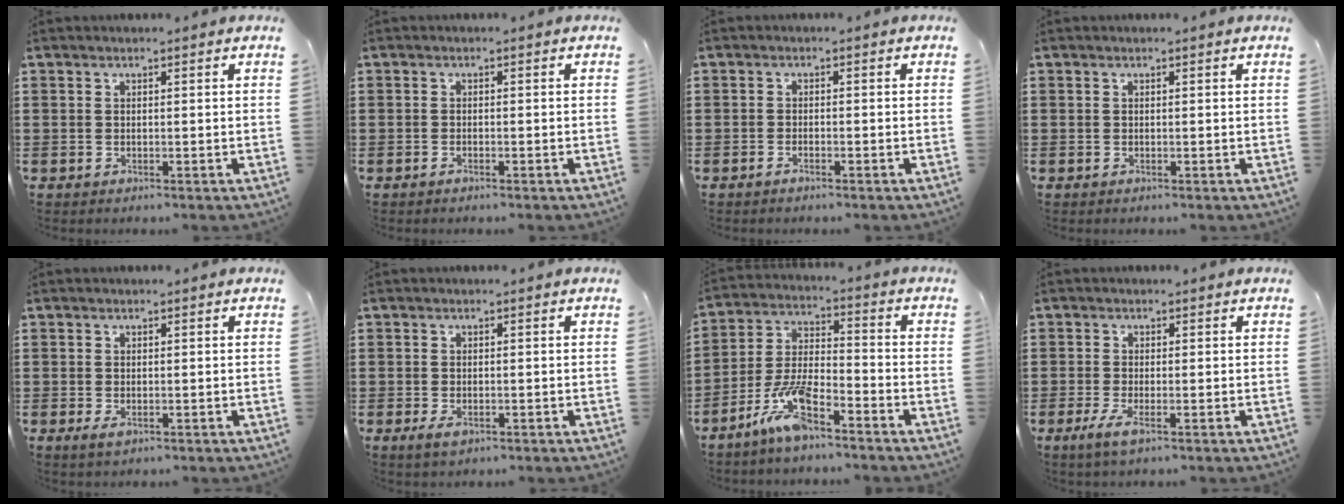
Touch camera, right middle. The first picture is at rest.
{"total": 0.6, "force": [-0.5, 0.1, 0.3], "torque": [-0.009, -0.003, -0.009]}
{"total": 1.0, "force": [-0.8, 0.1, 0.5], "torque": [-0.012, -0.004, -0.014]}
{"total": 0.0}
{"total": 0.9, "force": [-0.2, 0.6, 0.6], "torque": [-0.014, 0.001, -0.004]}
{"total": 1.5, "force": [-0.7, 0.9, 1.0], "torque": [-0.027, -0.002, -0.017]}
{"total": 8.8, "force": [-6.2, 2.1, 5.9], "torque": [-0.142, -0.005, -0.124]}
{"total": 2.4, "force": [-1.1, 0.8, 2.0], "torque": [-0.048, -0.002, -0.025]}